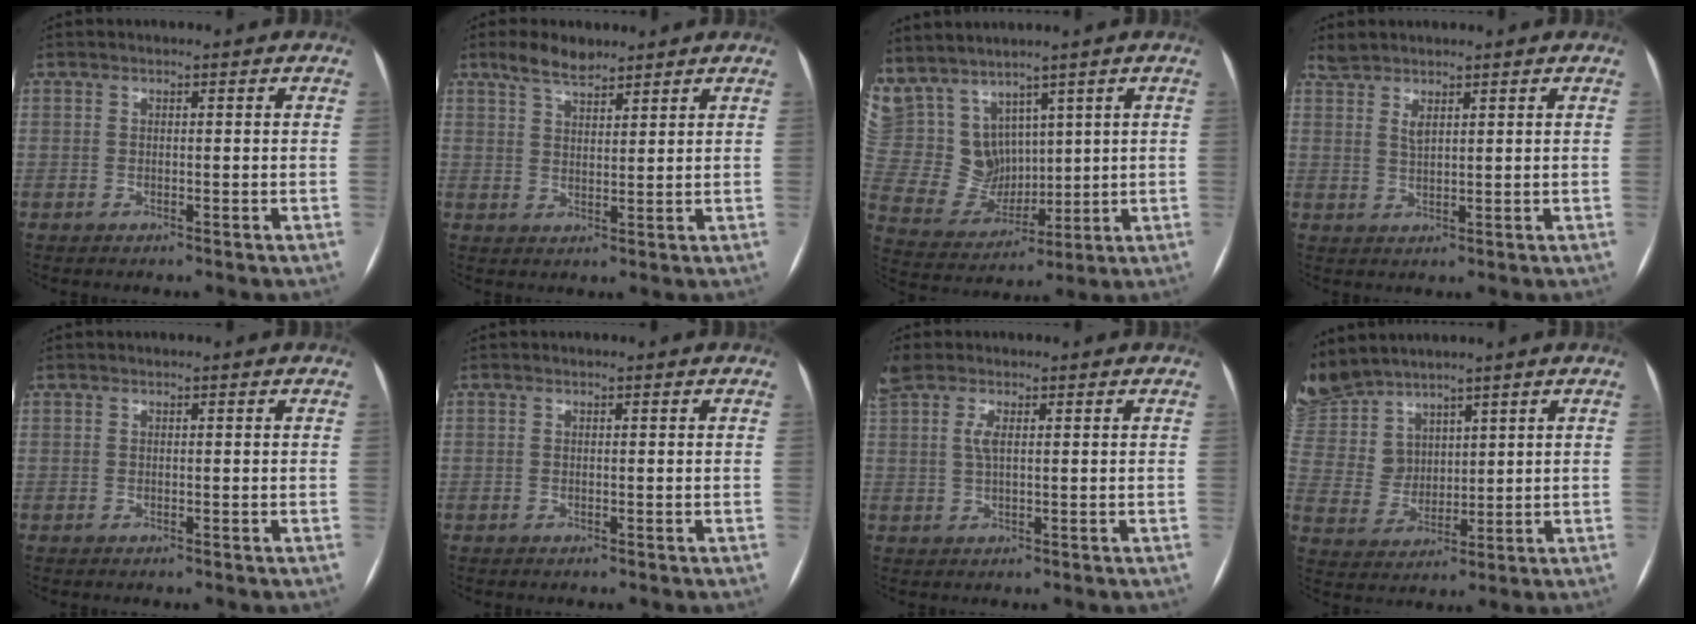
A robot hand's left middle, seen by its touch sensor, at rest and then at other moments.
{"total": 4.9, "force": [4.0, 1.5, 2.4], "torque": [-0.052, 0.008, 0.075]}
{"total": 14.1, "force": [9.7, 9.2, 4.5], "torque": [-0.134, 0.030, 0.219]}
{"total": 2.8, "force": [2.3, 0.6, 1.4], "torque": [-0.039, 0.002, 0.054]}
{"total": 0.0}
{"total": 0.0}
{"total": 3.8, "force": [1.6, 1.4, 3.2], "torque": [-0.089, 0.013, 0.036]}
{"total": 11.5, "force": [9.9, 5.5, 2.0], "torque": [-0.066, 0.008, 0.218]}